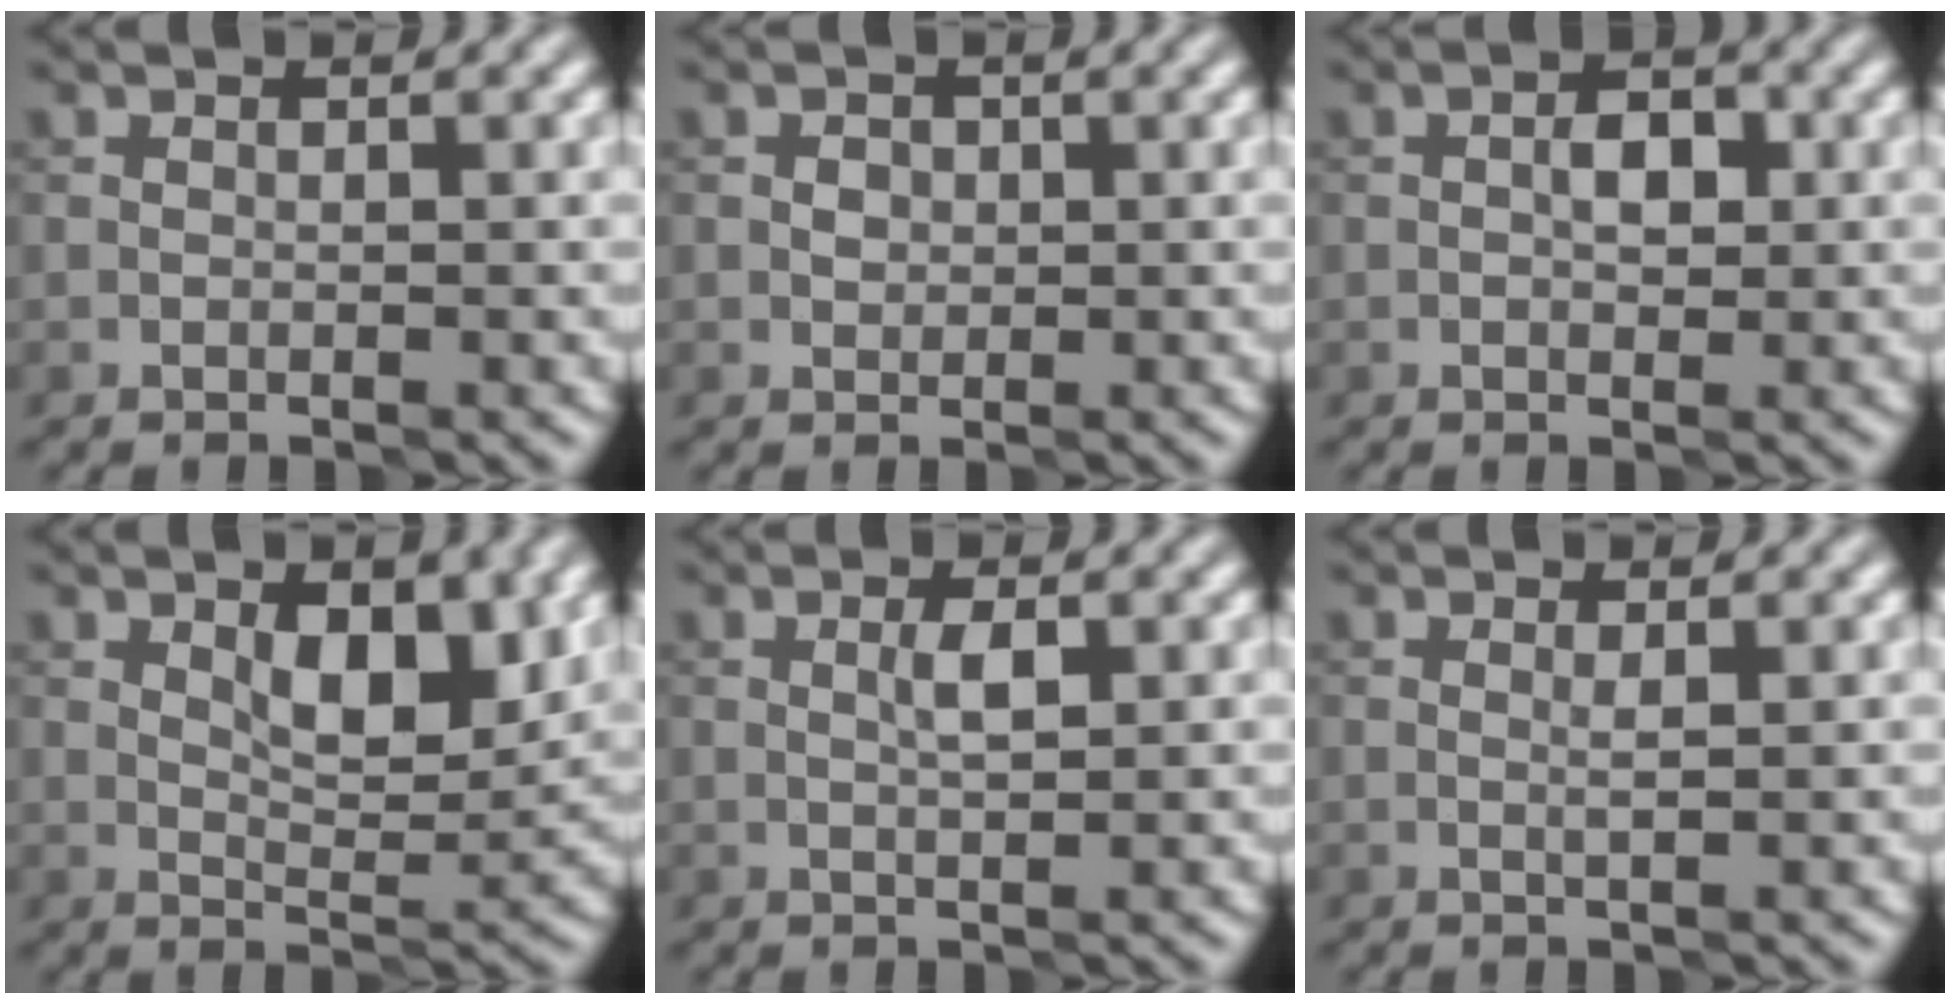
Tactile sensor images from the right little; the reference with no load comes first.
{"total": 1.1, "force": [0.2, 1.0, 0.5], "torque": [-0.007, 0.005, 0.002]}
{"total": 1.9, "force": [0.1, 1.0, 1.6], "torque": [-0.024, 0.007, 0.002]}
{"total": 4.9, "force": [1.6, 2.1, 4.1], "torque": [-0.063, -0.001, 0.031]}
{"total": 1.4, "force": [0.5, 0.1, 1.3], "torque": [-0.023, 0.006, 0.012]}
{"total": 0.8, "force": [0.4, -0.1, 0.6], "torque": [-0.010, 0.001, 0.009]}